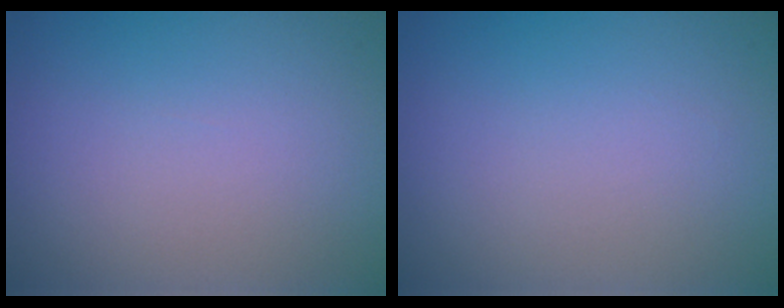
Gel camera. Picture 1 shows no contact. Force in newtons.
{"total": 0.0}